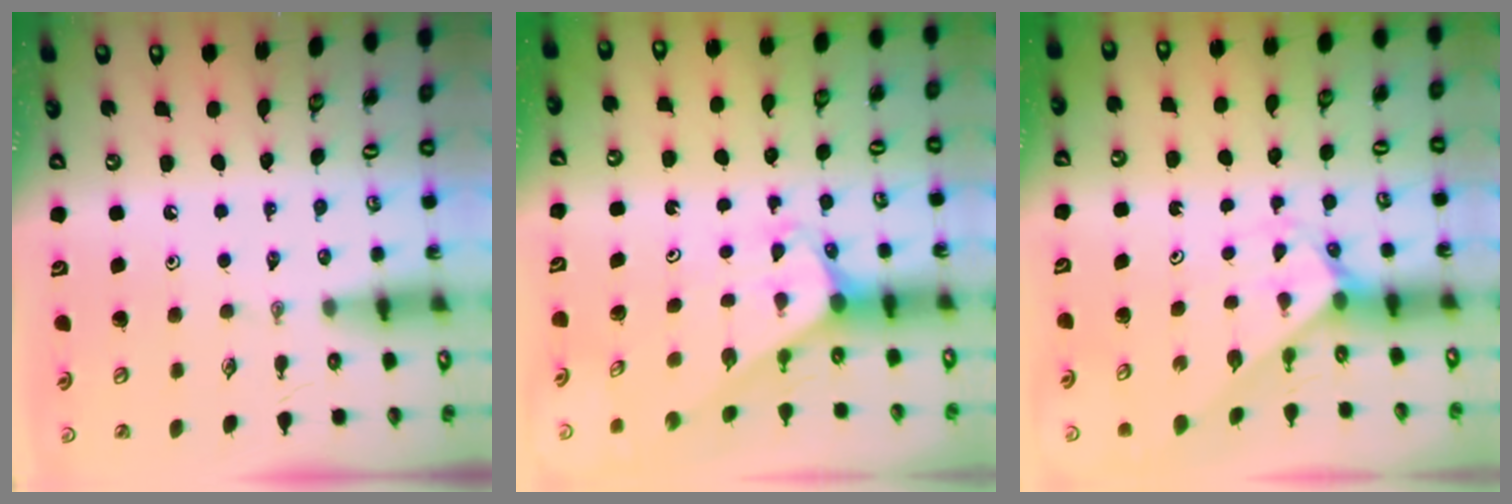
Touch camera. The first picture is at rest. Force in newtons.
{"total": 2.0, "press": 2.0, "slide": 0.1}
{"total": 2.2, "press": 2.2, "slide": 0.1}